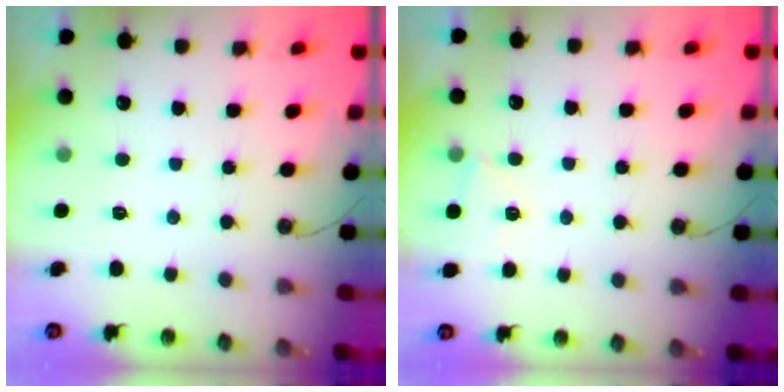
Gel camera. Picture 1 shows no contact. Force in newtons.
{"total": 3.7, "press": 3.1, "slide": 2.1}